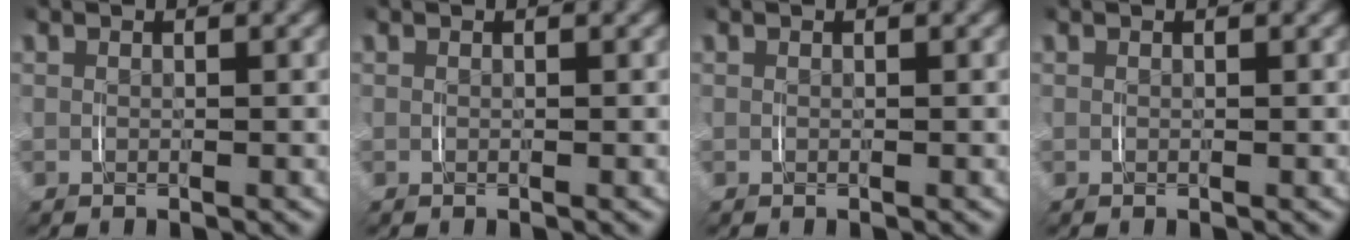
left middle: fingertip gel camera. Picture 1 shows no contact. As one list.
[{"total": 0.0}, {"total": 0.0}, {"total": 0.0}]